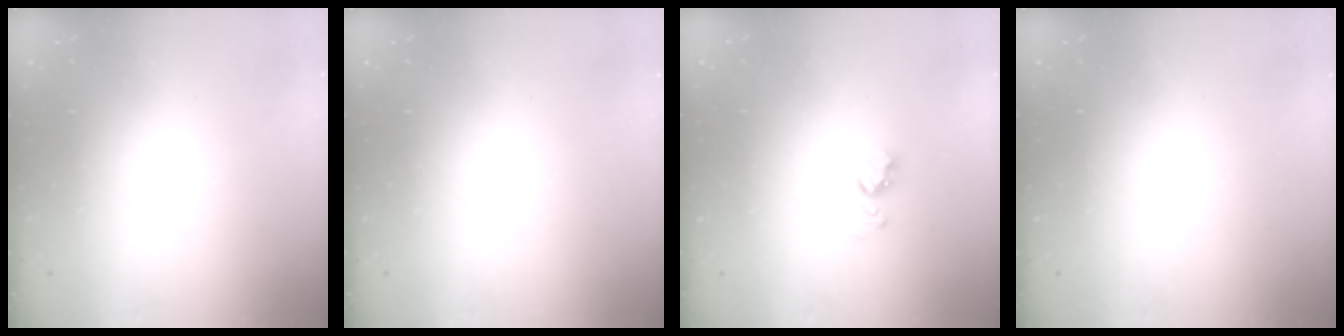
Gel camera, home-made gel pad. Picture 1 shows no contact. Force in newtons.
{"total": 0.0}
{"total": 4.9, "press": 4.9, "slide": 0.5}
{"total": 0.0}